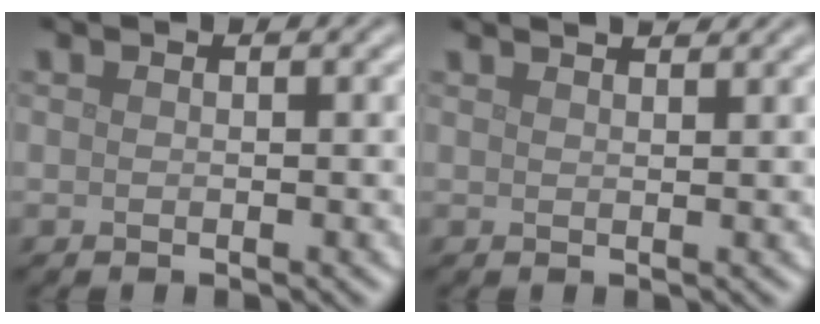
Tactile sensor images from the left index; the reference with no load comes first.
{"total": 3.1, "force": [2.6, 1.0, 1.5], "torque": [-0.001, 0.016, 0.007]}